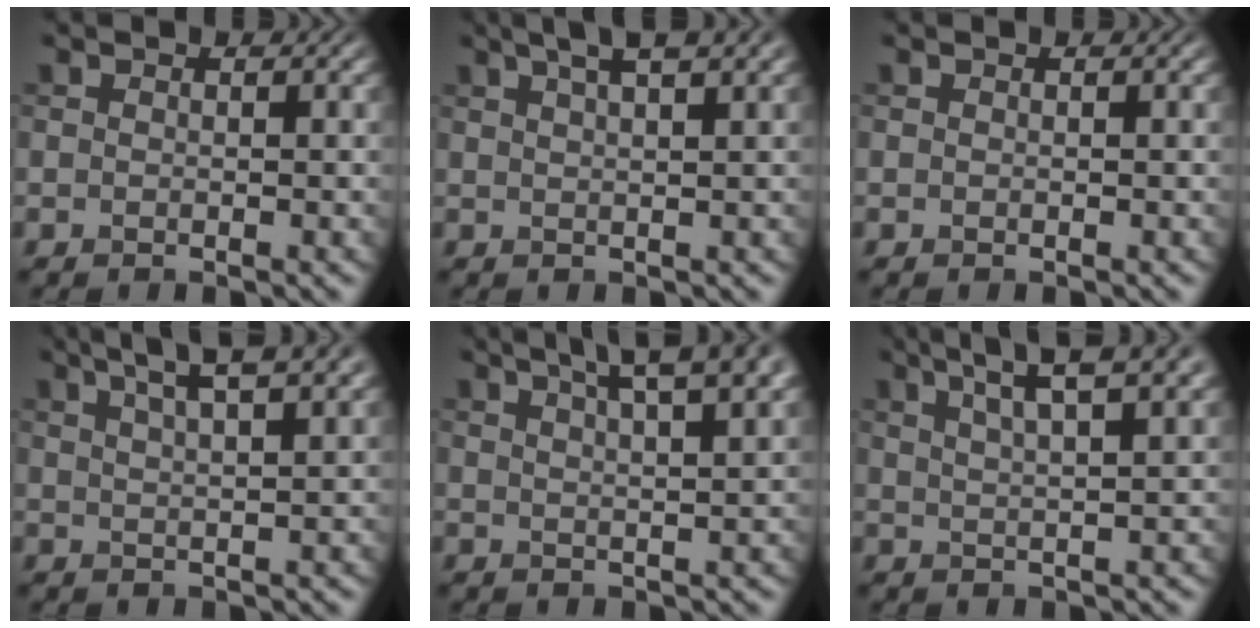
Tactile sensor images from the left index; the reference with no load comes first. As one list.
[{"total": 5.7, "force": [3.5, 1.7, 4.2], "torque": [-0.041, 0.024, 0.028]}, {"total": 0.0}, {"total": 7.3, "force": [4.7, 2.1, 5.2], "torque": [-0.058, 0.033, 0.043]}, {"total": 9.1, "force": [5.7, 3.0, 6.4], "torque": [-0.063, 0.043, 0.052]}, {"total": 7.0, "force": [4.4, 1.6, 5.2], "torque": [-0.065, 0.026, 0.049]}]